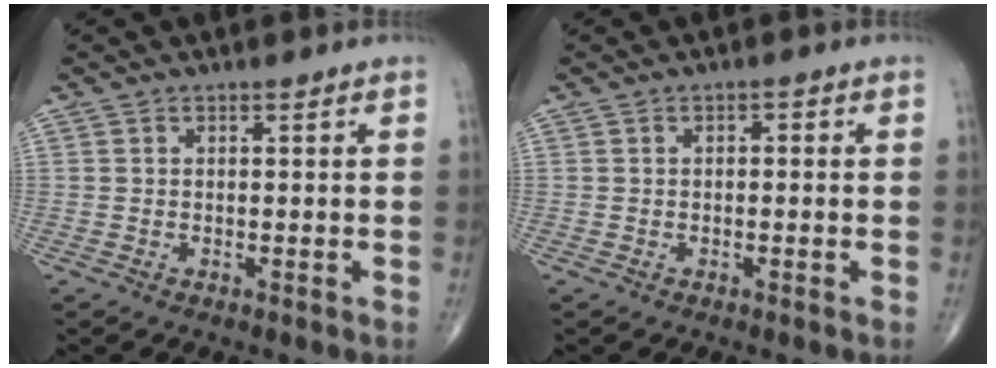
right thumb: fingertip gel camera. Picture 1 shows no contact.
{"total": 1.1, "force": [0.1, 0.7, 0.9], "torque": [-0.010, 0.004, -0.001]}